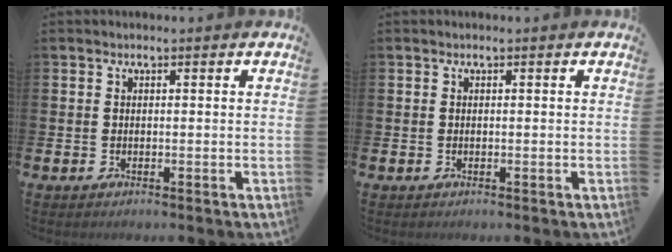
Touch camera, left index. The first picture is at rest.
{"total": 0.0}